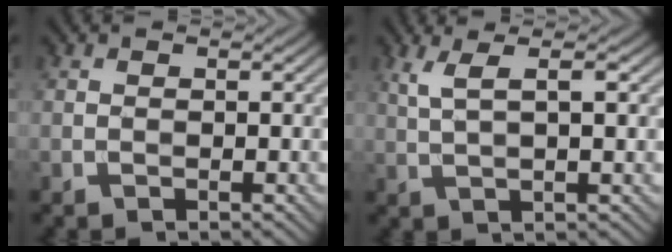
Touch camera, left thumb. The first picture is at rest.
{"total": 4.3, "force": [1.7, 0.8, 3.8], "torque": [-0.075, 0.008, 0.036]}